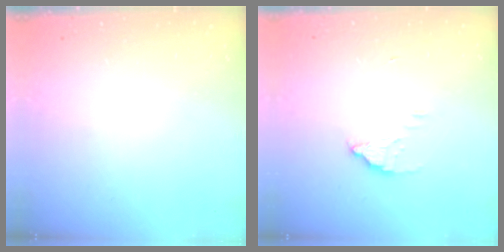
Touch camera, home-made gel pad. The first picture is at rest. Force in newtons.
{"total": 2.6, "press": 2.6, "slide": 0.2}